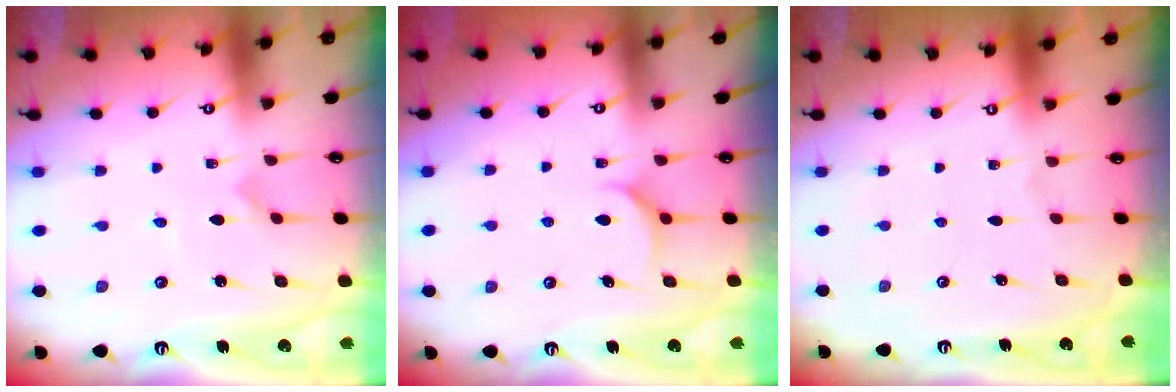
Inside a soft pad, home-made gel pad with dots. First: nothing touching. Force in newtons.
{"total": 6.5, "press": 6.5, "slide": 0.6}
{"total": 0.0}